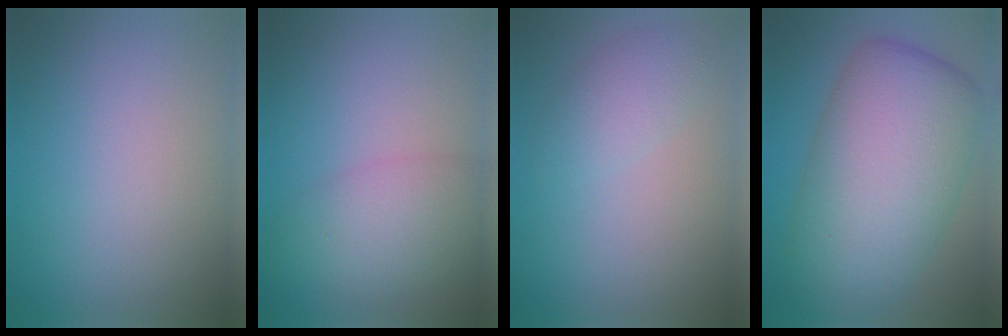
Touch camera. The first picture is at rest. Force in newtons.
{"total": 4.9, "press": 4.9, "slide": 0.1}
{"total": 2.4, "press": 2.4, "slide": 0.2}
{"total": 12.4, "press": 12.4, "slide": 0.4}